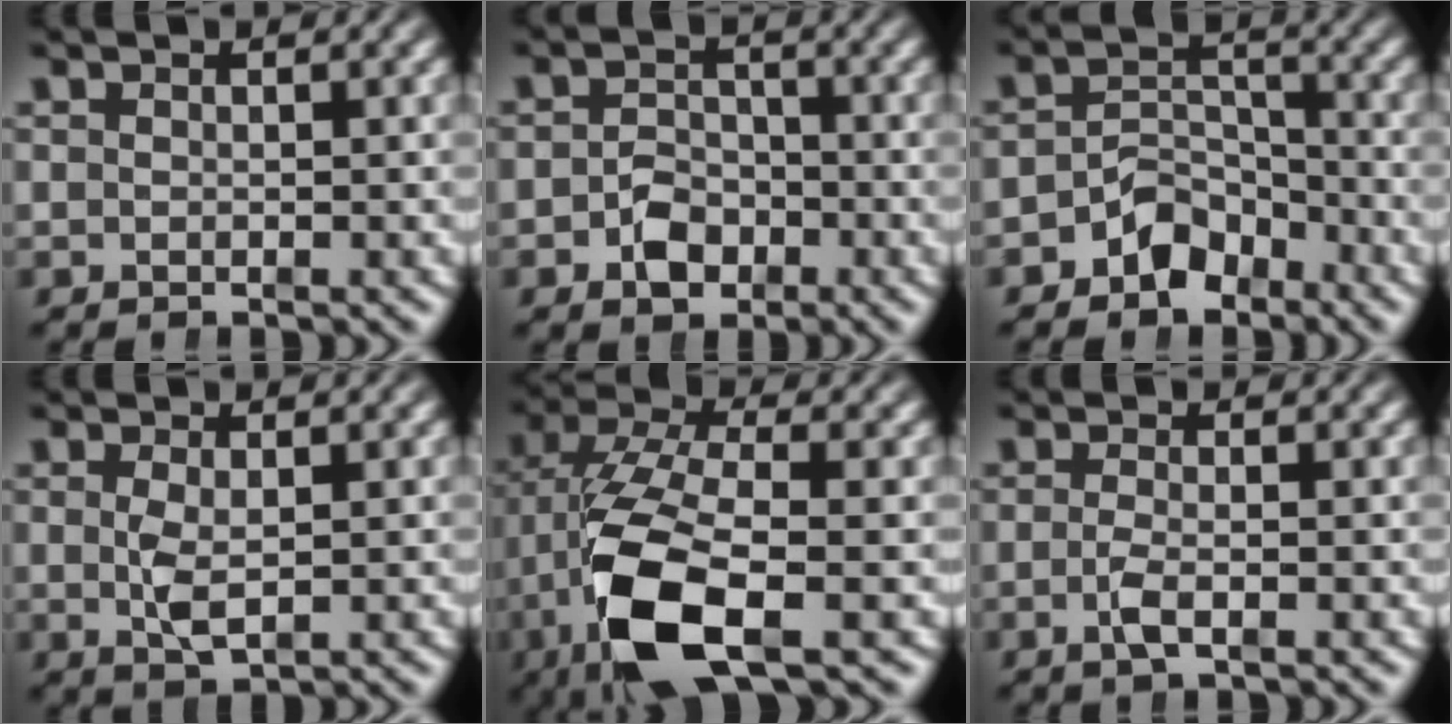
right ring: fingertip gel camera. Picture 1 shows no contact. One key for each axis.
{"total": 3.2, "fx": -1.7, "fy": 2.3, "fz": 1.4, "tx": -0.013, "ty": -0.012, "tz": -0.028}
{"total": 4.5, "fx": -3.0, "fy": 2.9, "fz": 1.7, "tx": -0.020, "ty": -0.011, "tz": -0.050}
{"total": 2.2, "fx": -0.2, "fy": 0.7, "fz": 2.0, "tx": -0.042, "ty": -0.018, "tz": 0.009}
{"total": 10.1, "fx": -1.7, "fy": 4.9, "fz": 8.6, "tx": -0.195, "ty": -0.031, "tz": -0.011}
{"total": 1.9, "fx": -1.1, "fy": 0.1, "fz": 1.5, "tx": -0.037, "ty": -0.014, "tz": -0.016}